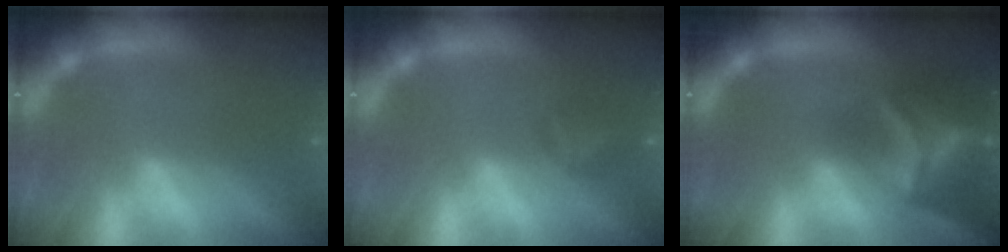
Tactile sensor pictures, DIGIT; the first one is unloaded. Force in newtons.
{"total": 1.9}
{"total": 8.4}